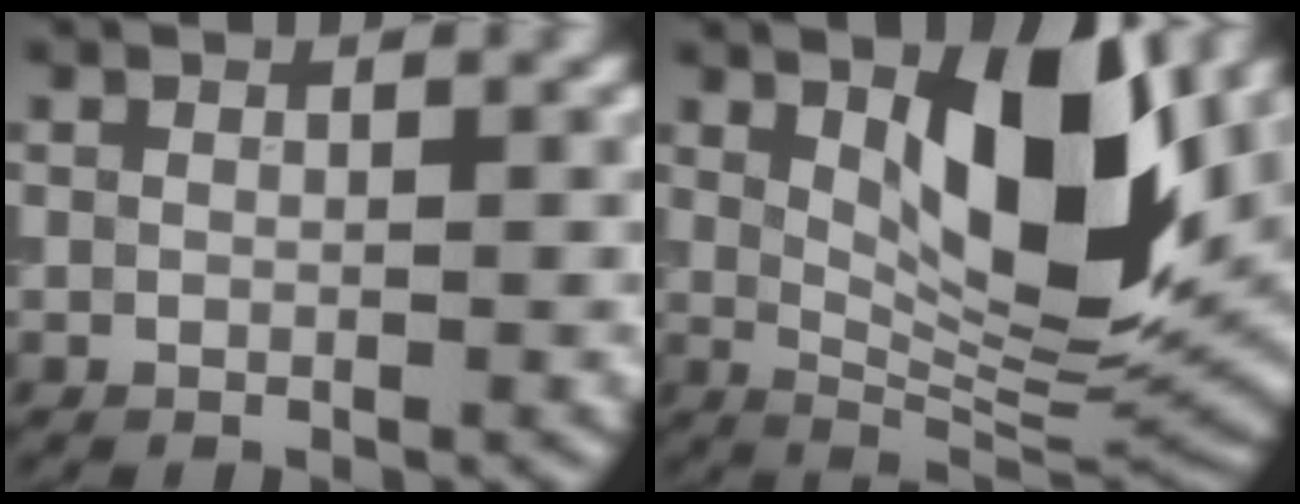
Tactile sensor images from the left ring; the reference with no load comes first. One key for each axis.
{"total": 10.2, "fx": 3.2, "fy": 3.8, "fz": 8.9, "tx": -0.142, "ty": -0.008, "tz": 0.057}